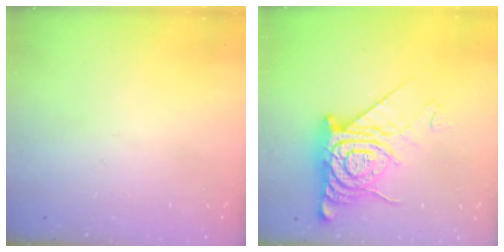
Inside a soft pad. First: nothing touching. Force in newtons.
{"total": 15.0, "press": 15.0, "slide": 1.3}